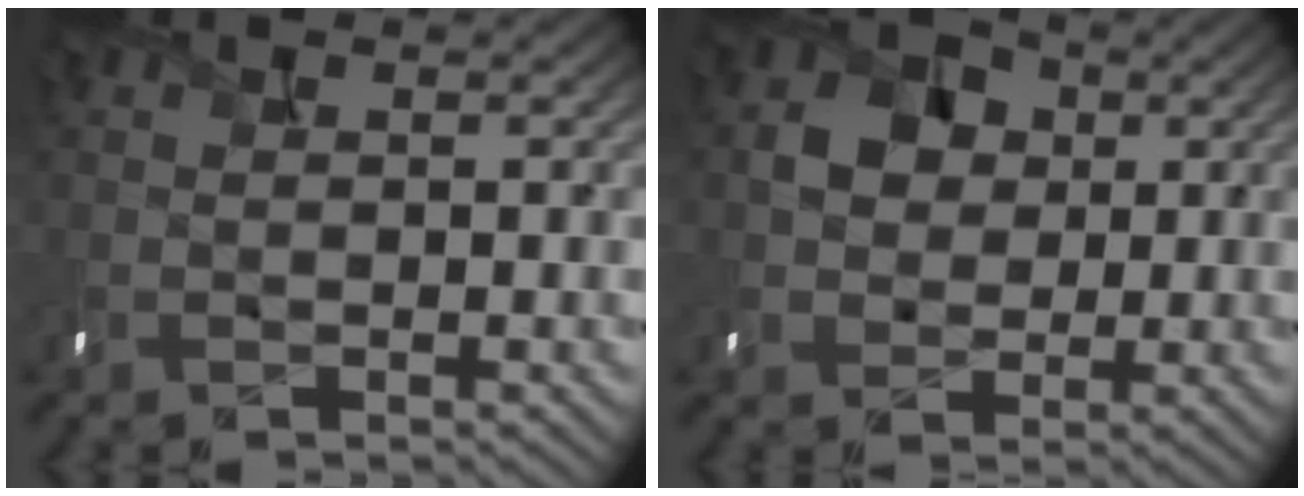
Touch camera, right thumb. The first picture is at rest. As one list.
[{"total": 5.2, "force": [0.9, 4.4, 2.5], "torque": [-0.055, 0.007, 0.006]}]